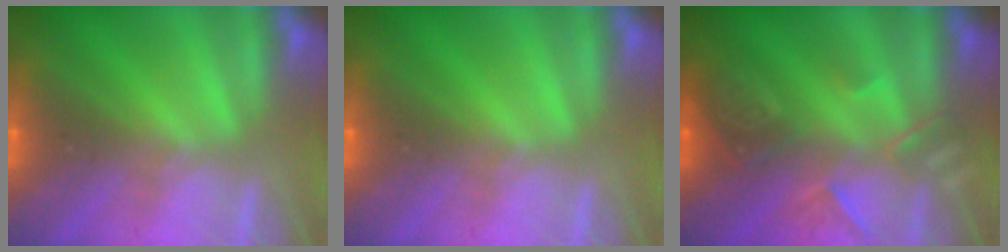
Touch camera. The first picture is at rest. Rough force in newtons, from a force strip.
{"total": 0.0}
{"total": 2.4}